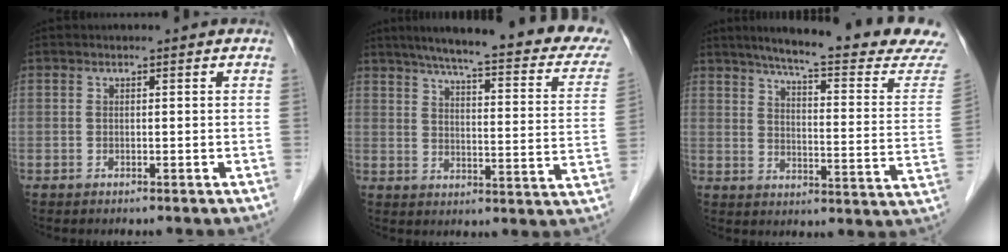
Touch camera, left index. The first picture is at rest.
{"total": 26.7, "force": [21.8, 3.6, 14.9], "torque": [-0.198, -0.025, 0.261]}
{"total": 22.9, "force": [20.6, 0.3, 10.1], "torque": [-0.137, -0.075, 0.255]}